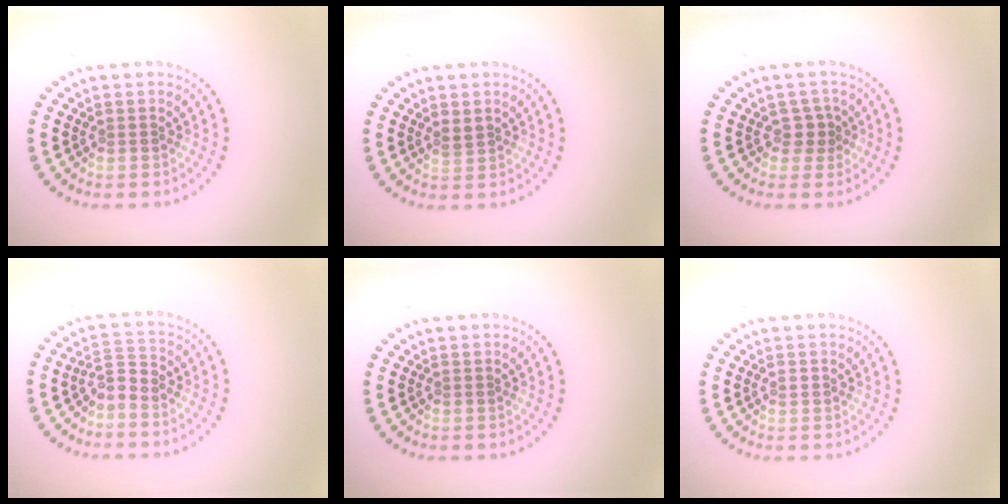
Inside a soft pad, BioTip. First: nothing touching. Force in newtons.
{"total": 0.8, "press": 0.5, "slide": 0.6}
{"total": 1.7, "press": 1.4, "slide": 1.0}
{"total": 2.1, "press": 1.4, "slide": 1.6}
{"total": 0.0}
{"total": 0.6, "press": 0.6, "slide": 0.1}